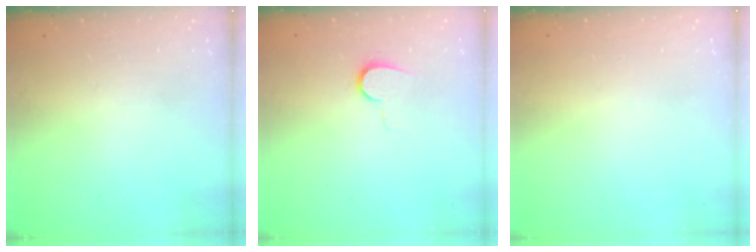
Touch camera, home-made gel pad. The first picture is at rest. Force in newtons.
{"total": 8.0, "press": 7.9, "slide": 0.7}
{"total": 0.7, "press": 0.7, "slide": 0.1}